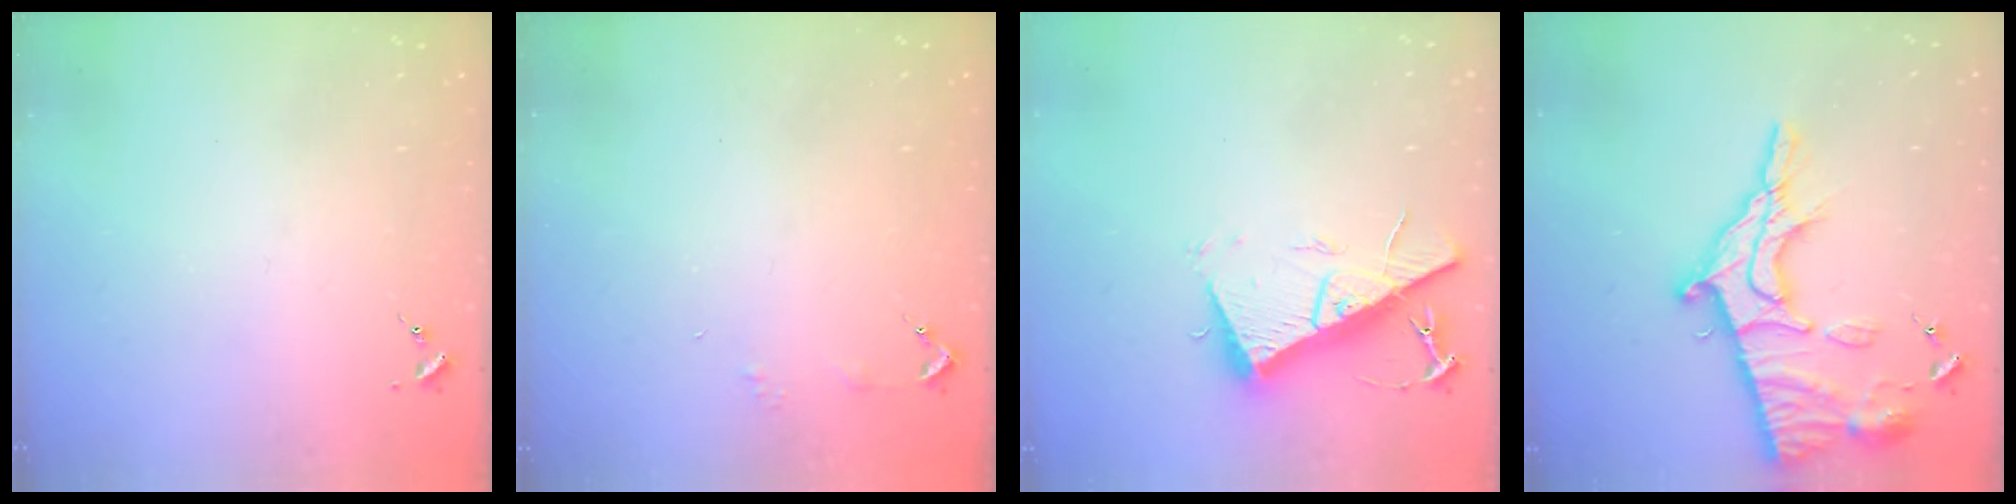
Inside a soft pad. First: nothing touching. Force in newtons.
{"total": 2.9, "press": 2.8, "slide": 0.3}
{"total": 14.6, "press": 14.6, "slide": 0.4}
{"total": 19.8, "press": 19.8, "slide": 1.8}